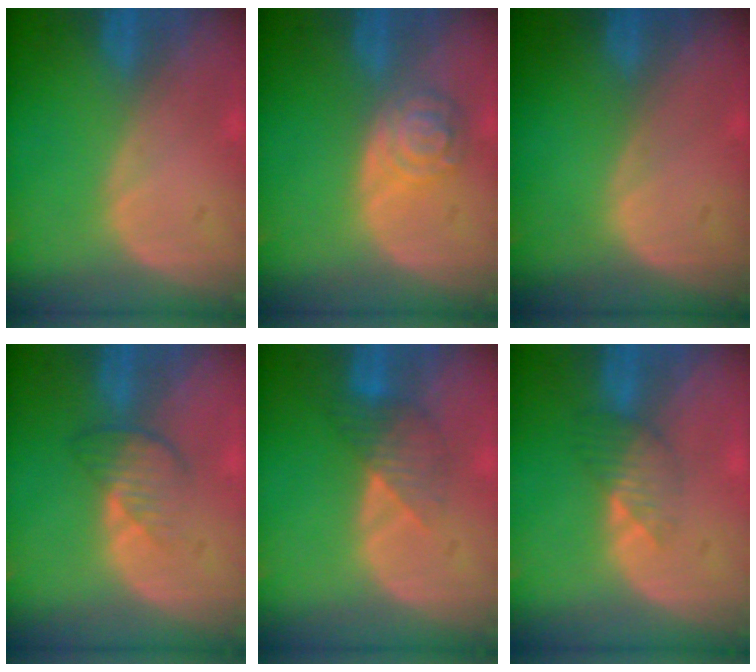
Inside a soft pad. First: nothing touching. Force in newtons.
{"total": 5.3, "press": 4.8, "slide": 2.3}
{"total": 0.0}
{"total": 3.8, "press": 3.4, "slide": 1.6}
{"total": 3.9, "press": 3.8, "slide": 1.1}
{"total": 3.5, "press": 3.1, "slide": 1.6}